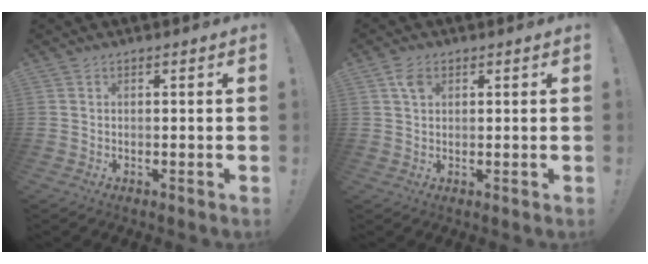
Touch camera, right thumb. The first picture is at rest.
{"total": 3.6, "force": [1.5, 2.2, 2.4], "torque": [-0.041, 0.001, 0.028]}